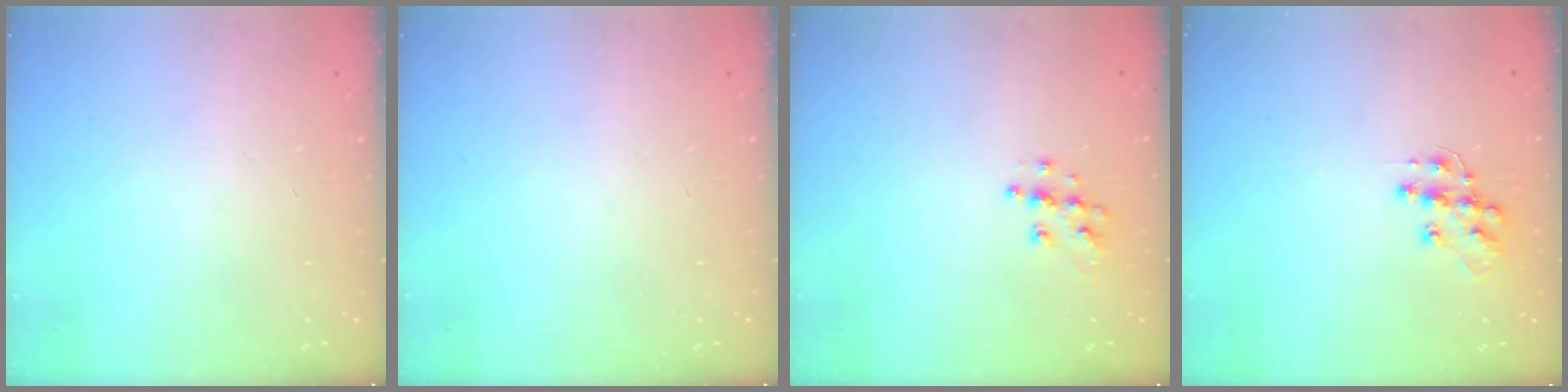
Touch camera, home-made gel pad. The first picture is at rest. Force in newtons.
{"total": 0.0}
{"total": 7.4, "press": 7.4, "slide": 0.2}
{"total": 10.7, "press": 10.7, "slide": 0.7}